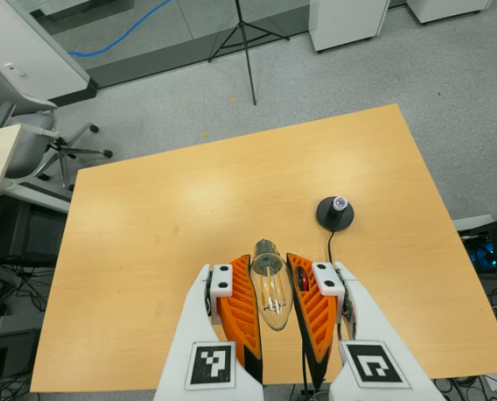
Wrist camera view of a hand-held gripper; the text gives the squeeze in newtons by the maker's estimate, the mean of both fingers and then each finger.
{"total": 21.3, "left": 23.2, "right": 19.3}